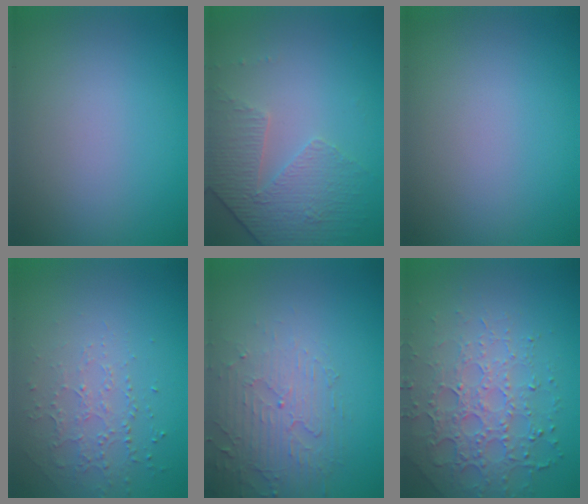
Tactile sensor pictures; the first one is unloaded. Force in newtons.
{"total": 4.7, "press": 3.3, "slide": 3.3}
{"total": 0.0}
{"total": 1.5, "press": 1.2, "slide": 0.9}
{"total": 3.8, "press": 3.4, "slide": 1.8}
{"total": 5.2, "press": 4.3, "slide": 2.8}